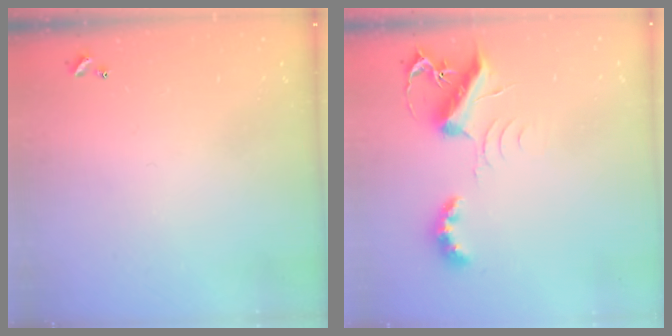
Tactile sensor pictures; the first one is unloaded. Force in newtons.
{"total": 7.1, "press": 7.1, "slide": 0.4}